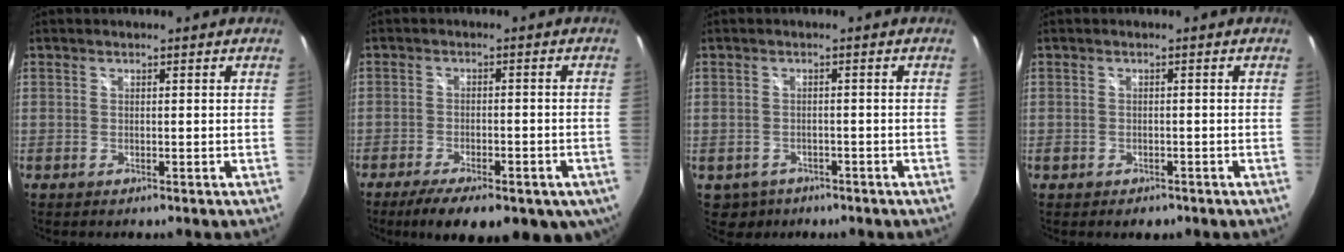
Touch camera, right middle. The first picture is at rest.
{"total": 15.7, "force": [-10.2, 6.1, 10.3], "torque": [-0.177, -0.040, -0.133]}
{"total": 4.1, "force": [-2.1, 3.4, 1.0], "torque": [-0.031, -0.004, -0.024]}
{"total": 2.4, "force": [-1.4, 1.7, 1.0], "torque": [-0.021, -0.005, -0.018]}